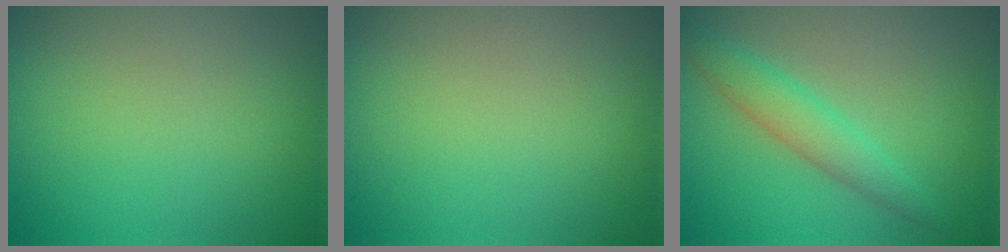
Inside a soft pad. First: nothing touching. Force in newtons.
{"total": 0.0}
{"total": 2.8, "press": 2.8, "slide": 0.1}